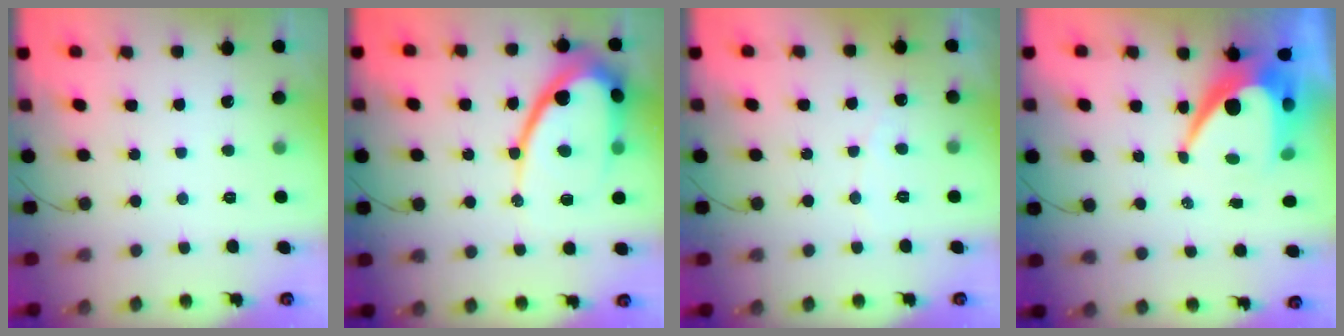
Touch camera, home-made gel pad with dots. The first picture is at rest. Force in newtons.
{"total": 15.4, "press": 15.3, "slide": 1.6}
{"total": 2.4, "press": 2.4, "slide": 0.1}
{"total": 12.5, "press": 12.4, "slide": 1.1}